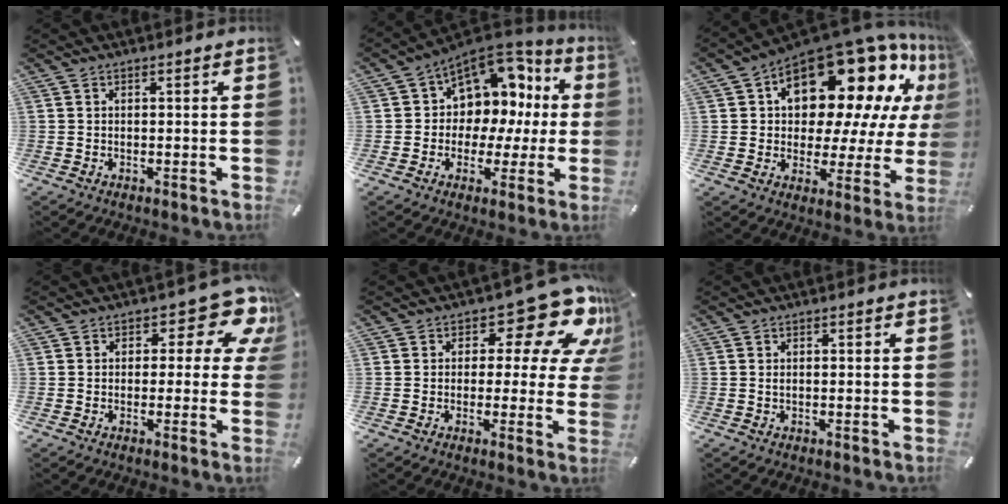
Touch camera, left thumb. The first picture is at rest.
{"total": 11.7, "force": [5.4, 9.2, 5.0], "torque": [-0.066, -0.057, 0.097]}
{"total": 21.0, "force": [12.4, 11.6, 12.3], "torque": [-0.178, -0.097, 0.210]}
{"total": 10.8, "force": [4.7, 5.4, 8.2], "torque": [-0.101, -0.031, 0.080]}
{"total": 15.5, "force": [8.1, 7.7, 10.8], "torque": [-0.130, -0.060, 0.132]}
{"total": 0.6, "force": [-0.1, 0.4, 0.5], "torque": [-0.010, 0.000, -0.003]}